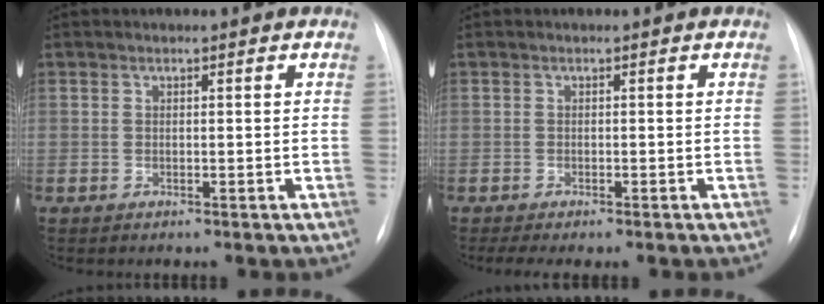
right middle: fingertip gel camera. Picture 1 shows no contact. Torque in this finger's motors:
{"motor_torque": [0.25, -0.23, 0.03, 0.01]}